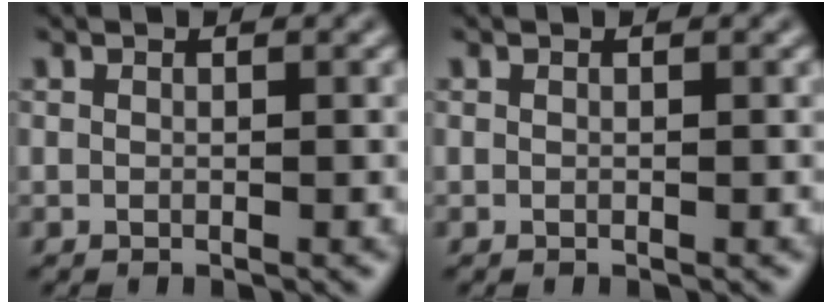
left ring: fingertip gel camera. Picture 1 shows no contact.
{"total": 0.0}